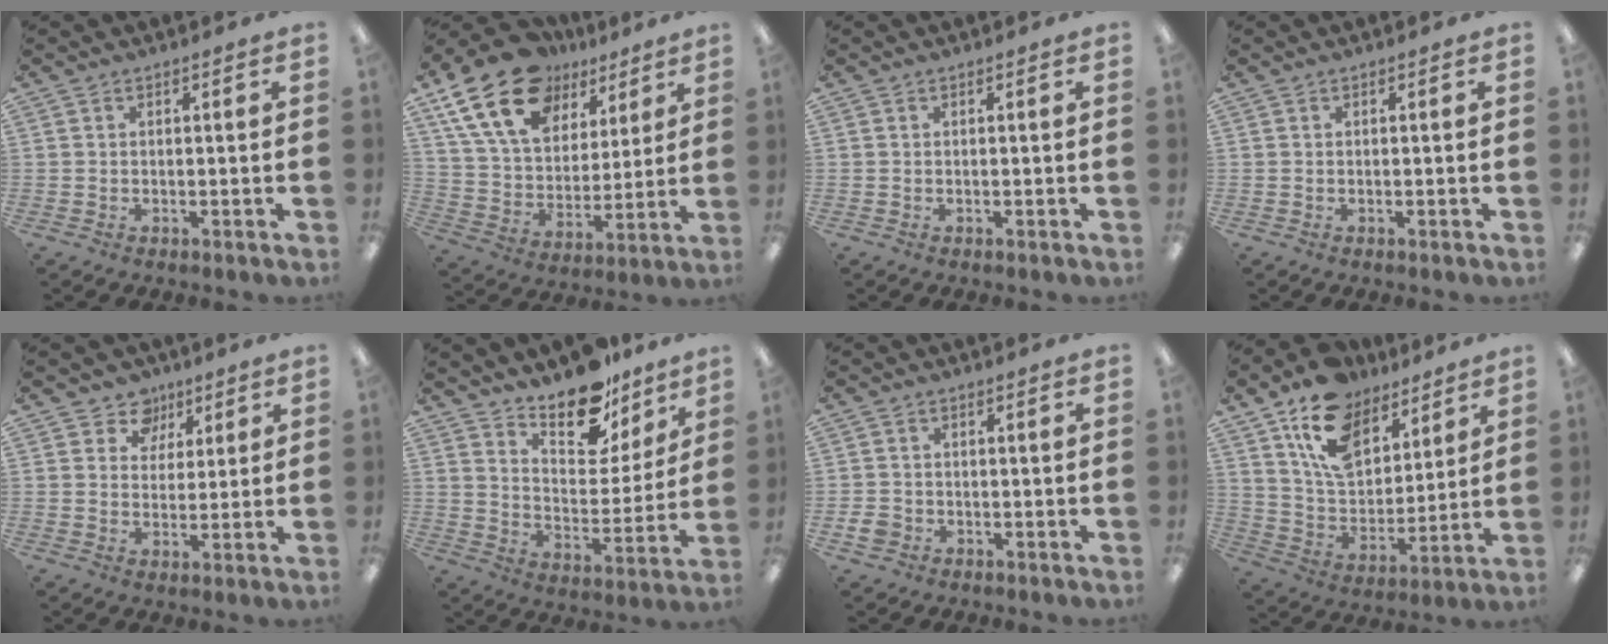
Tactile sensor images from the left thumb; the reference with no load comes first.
{"total": 21.8, "force": [12.5, 13.5, 11.6], "torque": [-0.220, -0.054, 0.230]}
{"total": 0.0}
{"total": 0.0}
{"total": 6.8, "force": [3.9, 5.5, 0.8], "torque": [-0.012, -0.024, 0.070]}
{"total": 15.0, "force": [12.4, 6.2, 5.6], "torque": [-0.095, -0.091, 0.225]}
{"total": 2.9, "force": [-1.2, 2.5, 1.1], "torque": [-0.024, 0.003, -0.023]}
{"total": 16.6, "force": [11.0, 10.0, 7.4], "torque": [-0.139, -0.052, 0.205]}